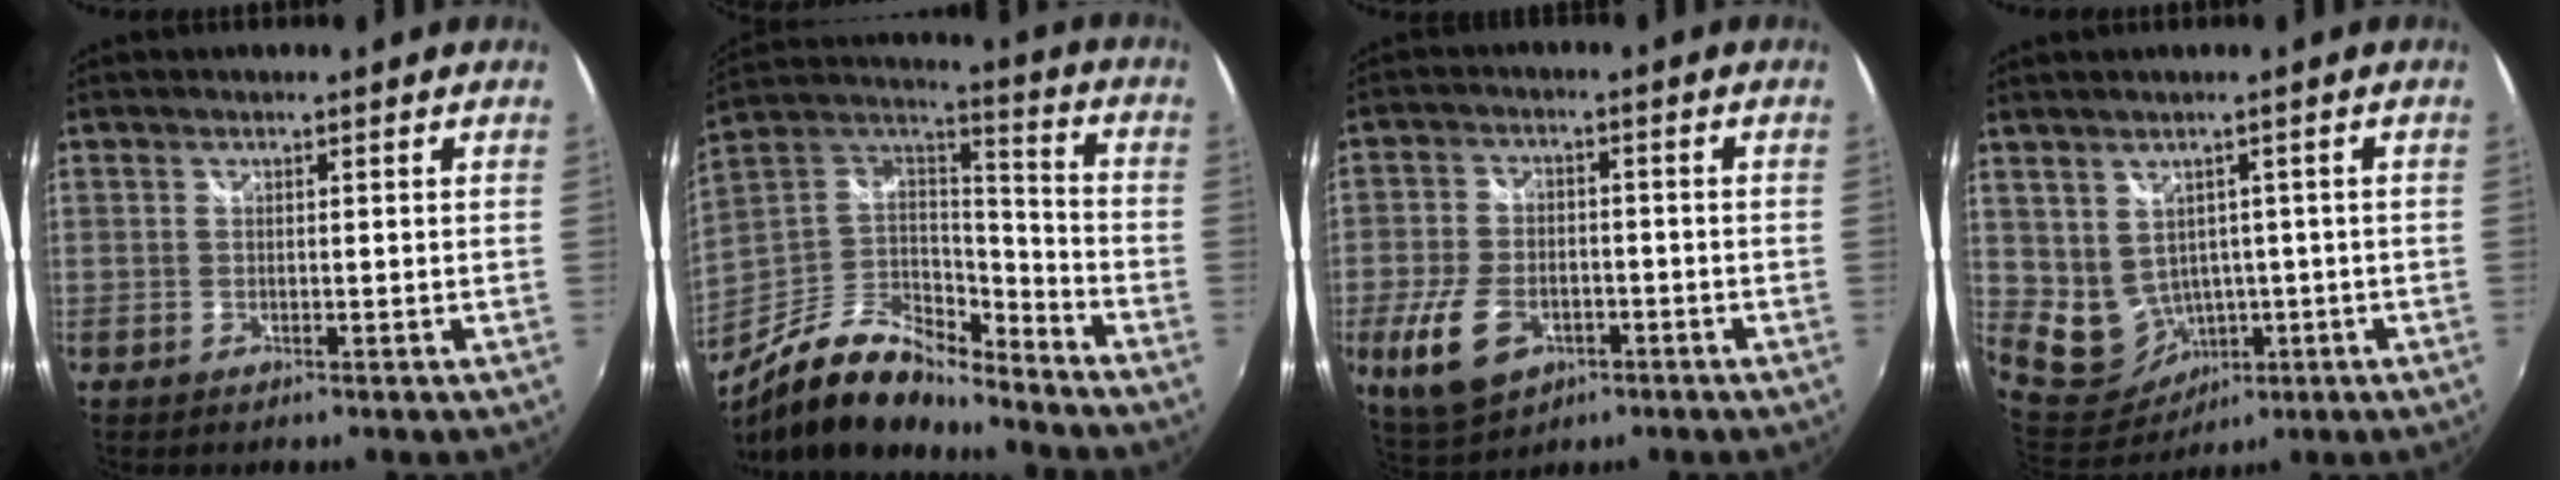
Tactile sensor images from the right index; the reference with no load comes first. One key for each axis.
{"total": 18.8, "fx": -13.6, "fy": 8.0, "fz": 10.2, "tx": -0.215, "ty": -0.005, "tz": -0.243}
{"total": 11.7, "fx": -5.0, "fy": 7.3, "fz": 7.7, "tx": -0.181, "ty": -0.016, "tz": -0.083}
{"total": 9.3, "fx": 0.0, "fy": 8.3, "fz": 4.2, "tx": -0.099, "ty": -0.004, "tz": 0.031}